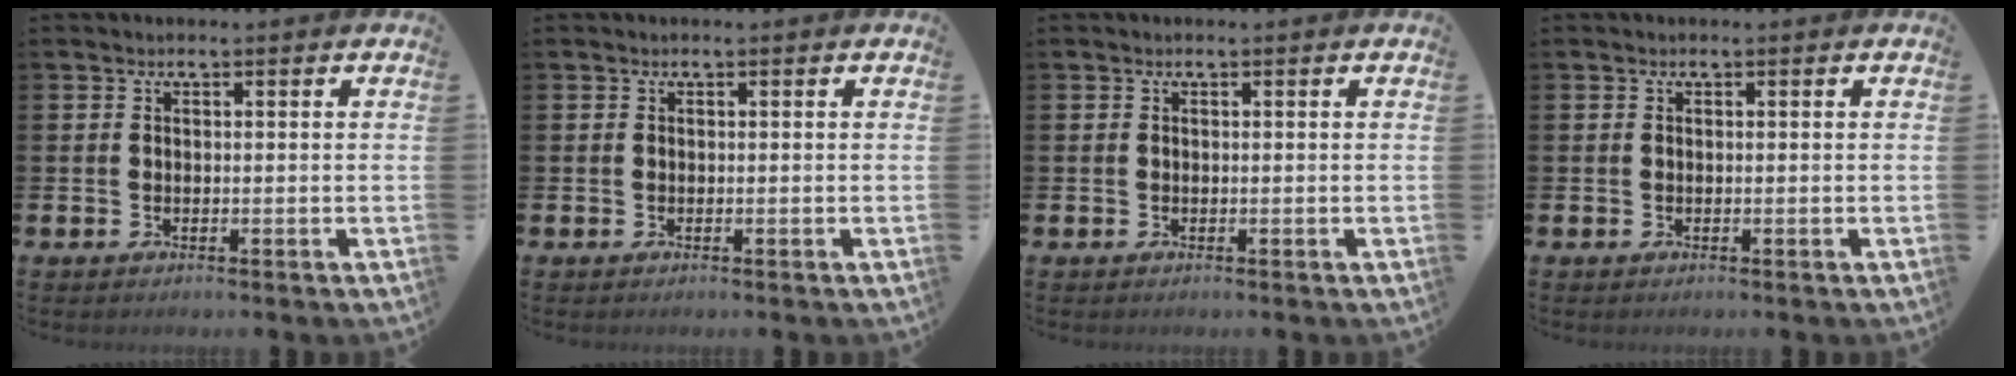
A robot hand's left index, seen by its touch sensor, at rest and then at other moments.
{"total": 0.0}
{"total": 0.0}
{"total": 0.0}